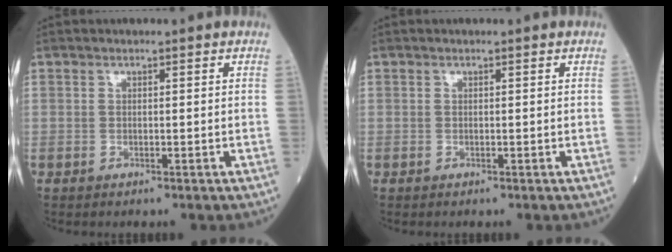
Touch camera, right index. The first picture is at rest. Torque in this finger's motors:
{"motor_torque": [0.05, -0.02, 0.00, -0.01]}